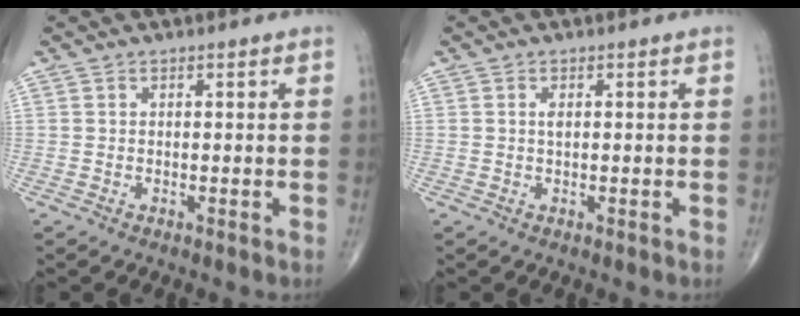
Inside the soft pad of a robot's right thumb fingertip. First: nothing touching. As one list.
[{"total": 1.0, "force": [0.2, 0.4, 0.9], "torque": [-0.015, 0.001, 0.003]}]